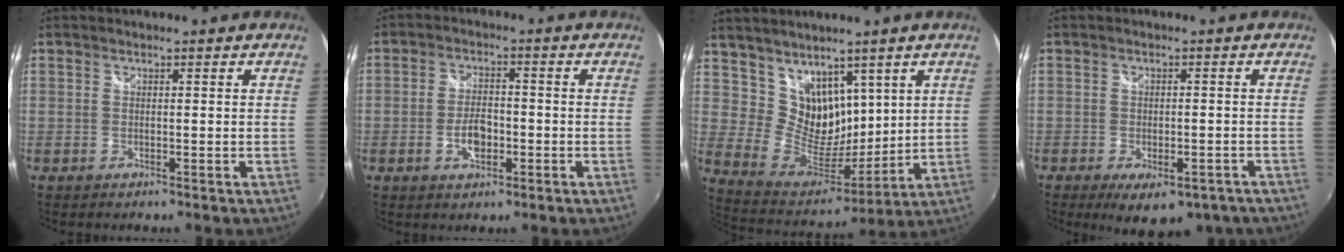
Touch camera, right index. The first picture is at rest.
{"total": 5.7, "force": [-1.9, 3.0, 4.4], "torque": [-0.091, 0.002, -0.030]}
{"total": 13.2, "force": [7.8, 9.1, 5.5], "torque": [-0.102, -0.002, 0.165]}
{"total": 10.5, "force": [-7.1, 4.7, 6.2], "torque": [-0.114, -0.020, -0.084]}